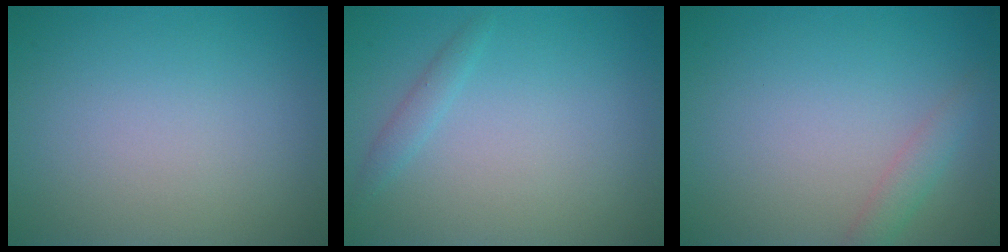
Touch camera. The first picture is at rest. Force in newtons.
{"total": 1.0, "press": 1.0, "slide": 0.1}
{"total": 1.6, "press": 1.6, "slide": 0.0}